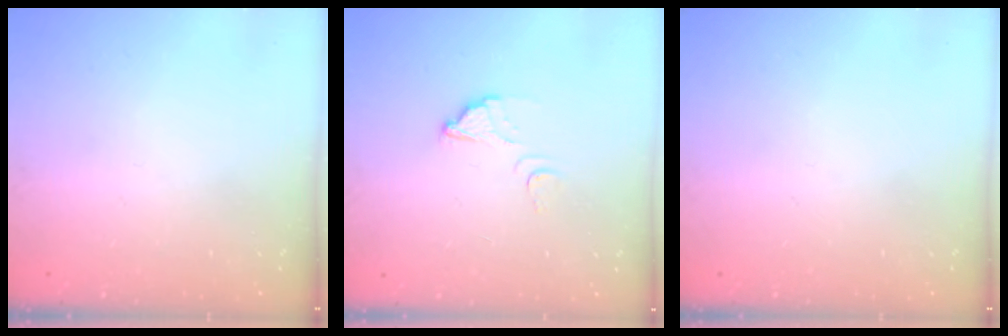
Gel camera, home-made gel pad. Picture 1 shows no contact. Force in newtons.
{"total": 3.7, "press": 3.6, "slide": 0.3}
{"total": 0.0}